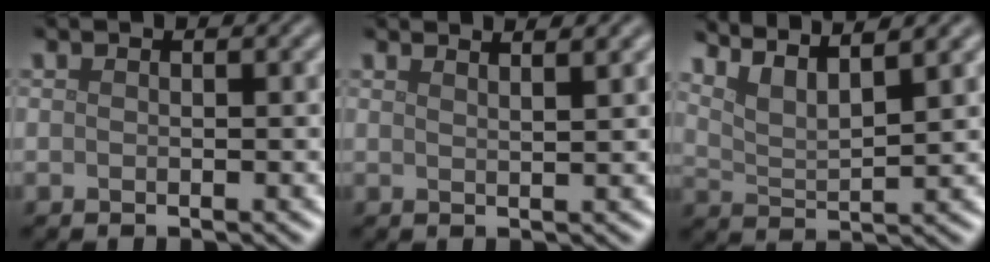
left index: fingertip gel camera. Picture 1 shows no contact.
{"total": 3.6, "force": [2.8, 1.2, 1.8], "torque": [0.008, 0.021, 0.005]}
{"total": 5.4, "force": [4.2, 1.3, 3.2], "torque": [-0.055, 0.019, 0.055]}